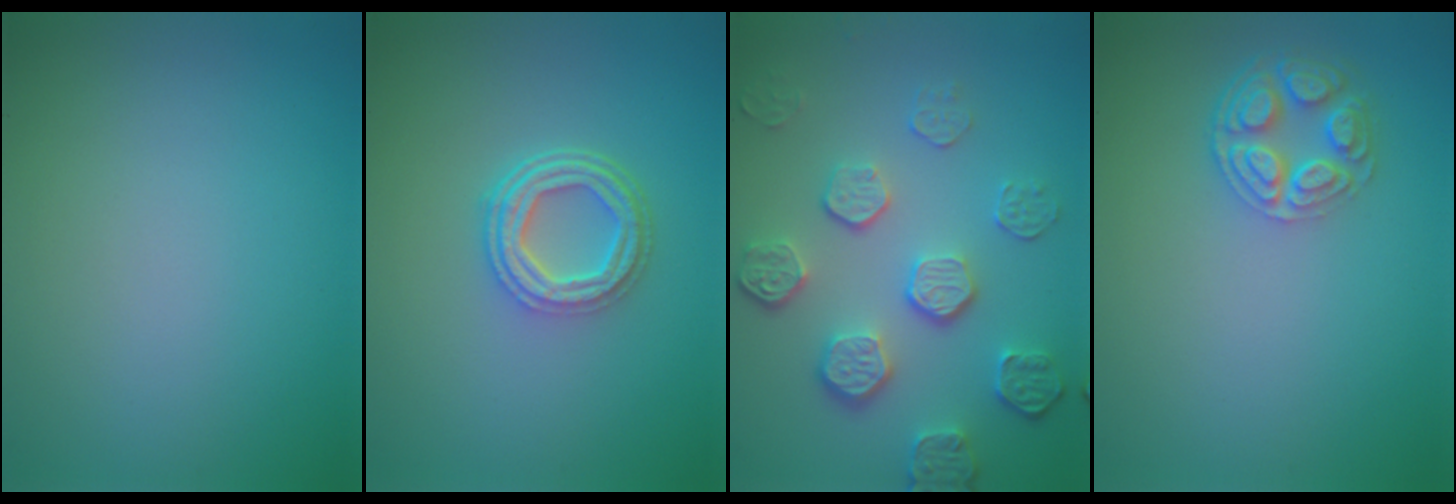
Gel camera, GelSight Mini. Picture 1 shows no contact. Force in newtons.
{"total": 4.3, "press": 3.3, "slide": 2.6}
{"total": 5.4, "press": 4.0, "slide": 3.7}
{"total": 4.3, "press": 3.4, "slide": 2.5}